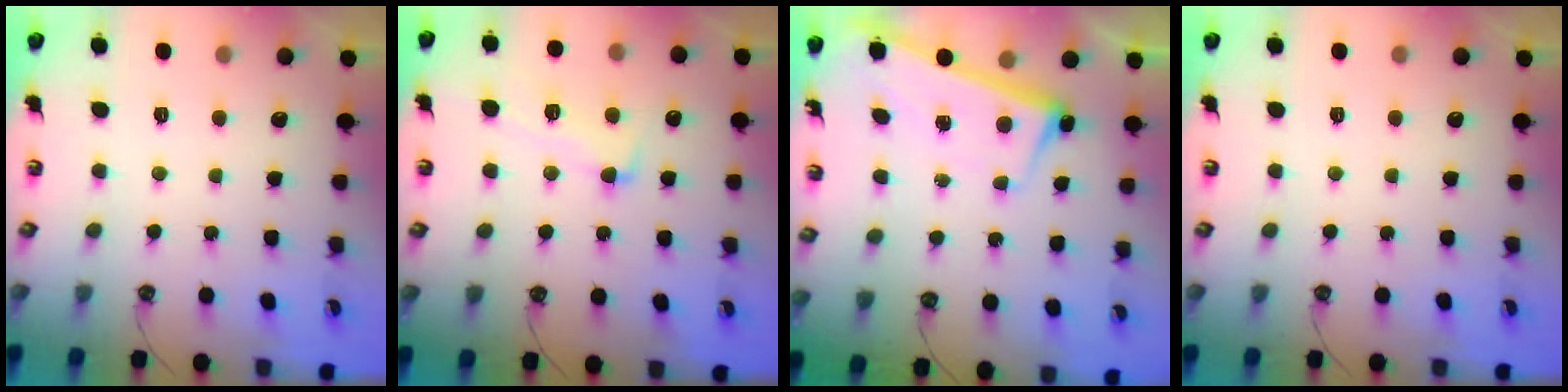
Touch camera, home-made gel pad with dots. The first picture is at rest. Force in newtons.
{"total": 2.5, "press": 2.3, "slide": 1.1}
{"total": 2.8, "press": 2.6, "slide": 1.1}
{"total": 0.0}